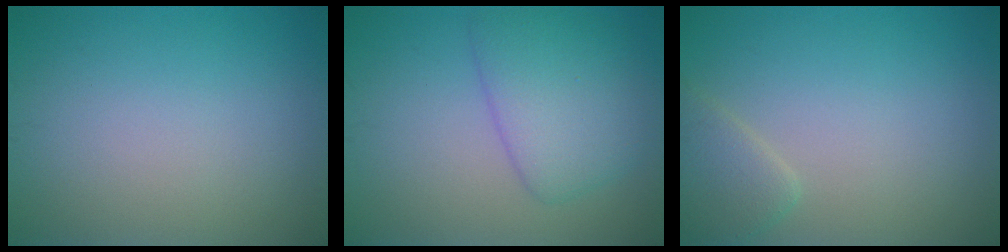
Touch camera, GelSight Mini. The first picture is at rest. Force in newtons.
{"total": 4.9, "press": 4.9, "slide": 0.1}
{"total": 2.3, "press": 2.3, "slide": 0.2}